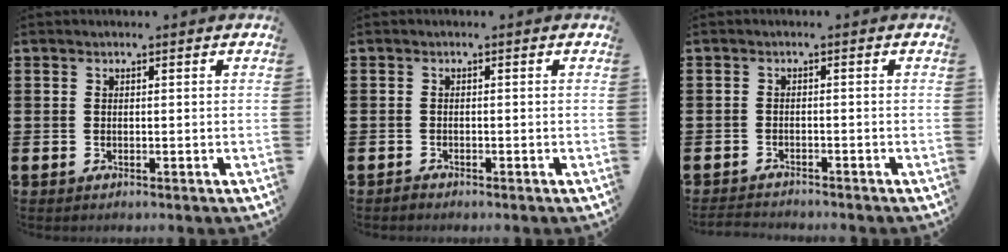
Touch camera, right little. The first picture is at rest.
{"total": 0.5, "force": [-0.5, 0.2, 0.0], "torque": [-0.001, -0.001, -0.011]}
{"total": 1.5, "force": [-1.5, 0.0, 0.0], "torque": [-0.002, 0.002, -0.031]}